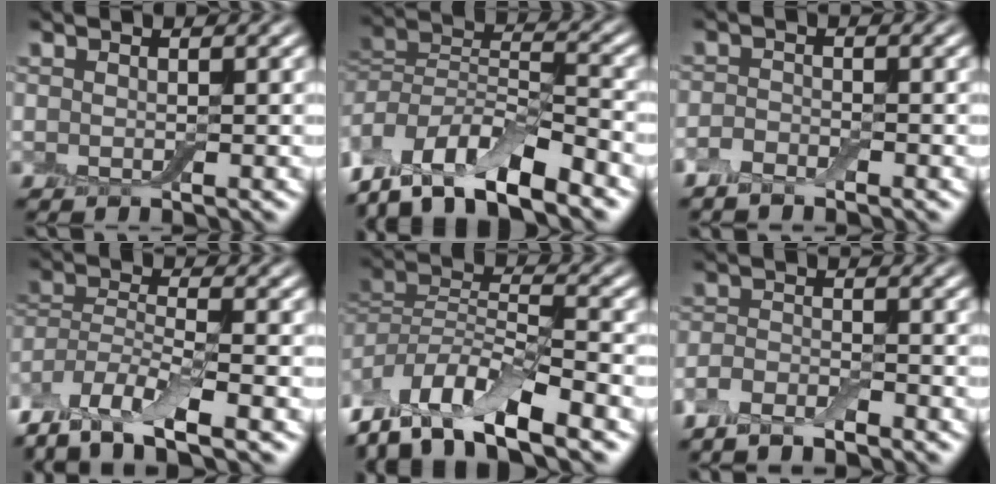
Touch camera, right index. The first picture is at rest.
{"total": 11.3, "force": [-6.4, 5.1, 7.9], "torque": [-0.149, 0.009, -0.116]}
{"total": 1.6, "force": [-1.2, 0.6, 0.8], "torque": [-0.021, 0.001, -0.030]}
{"total": 9.0, "force": [-6.3, 2.6, 5.9], "torque": [-0.110, -0.001, -0.127]}
{"total": 10.8, "force": [-6.2, 4.5, 7.7], "torque": [-0.141, 0.012, -0.120]}
{"total": 2.9, "force": [-2.3, 0.8, 1.5], "torque": [-0.036, -0.003, -0.054]}